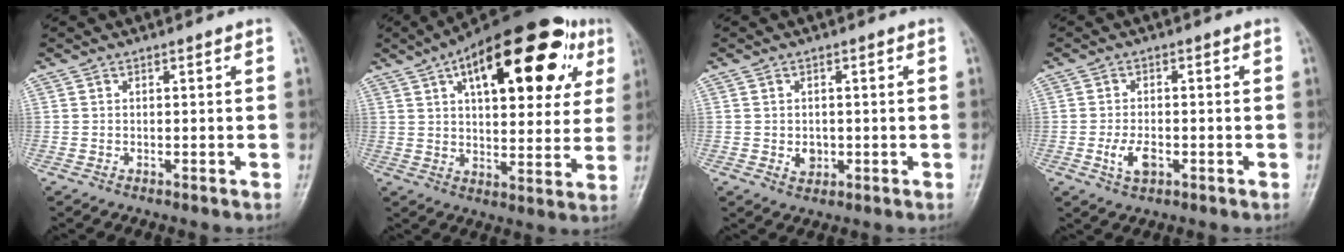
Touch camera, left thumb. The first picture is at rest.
{"total": 27.4, "force": [11.5, 12.3, 21.7], "torque": [-0.284, 0.009, 0.164]}
{"total": 2.8, "force": [-0.4, 2.3, 1.5], "torque": [-0.013, 0.000, 0.000]}
{"total": 4.3, "force": [-1.4, 2.4, 3.2], "torque": [-0.060, 0.003, -0.024]}